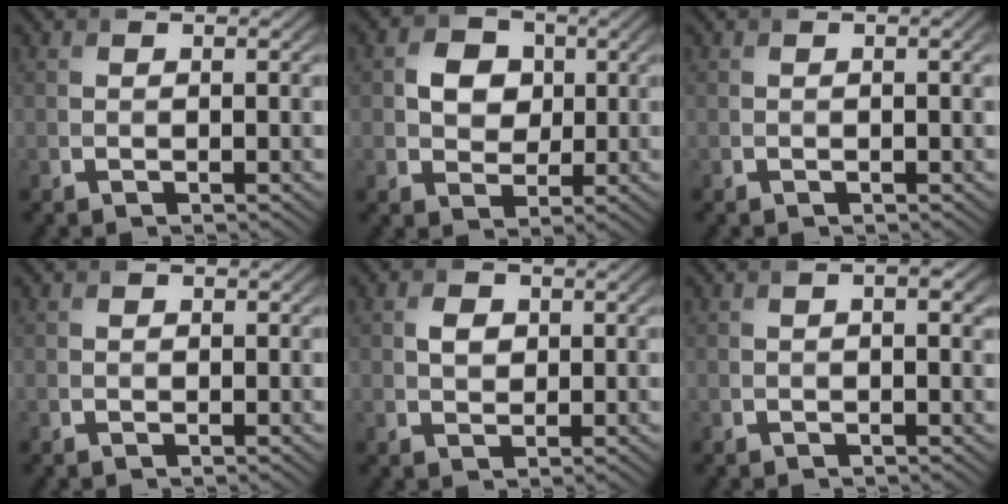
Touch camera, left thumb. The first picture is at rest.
{"total": 4.6, "force": [0.4, 3.9, 2.3], "torque": [-0.045, 0.008, -0.008]}
{"total": 1.3, "force": [0.3, 0.4, 1.2], "torque": [-0.017, 0.004, 0.006]}
{"total": 0.0}
{"total": 2.1, "force": [0.2, 1.6, 1.3], "torque": [-0.028, 0.001, 0.000]}
{"total": 2.2, "force": [0.2, 0.9, 2.0], "torque": [-0.028, 0.005, 0.005]}